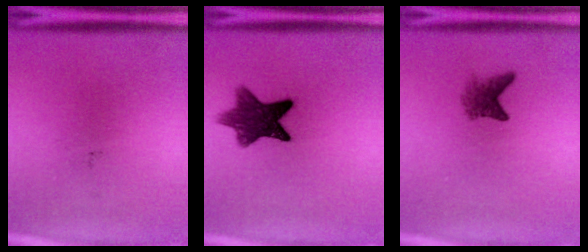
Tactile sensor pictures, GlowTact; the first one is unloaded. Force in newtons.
{"total": 9.7}
{"total": 2.7}